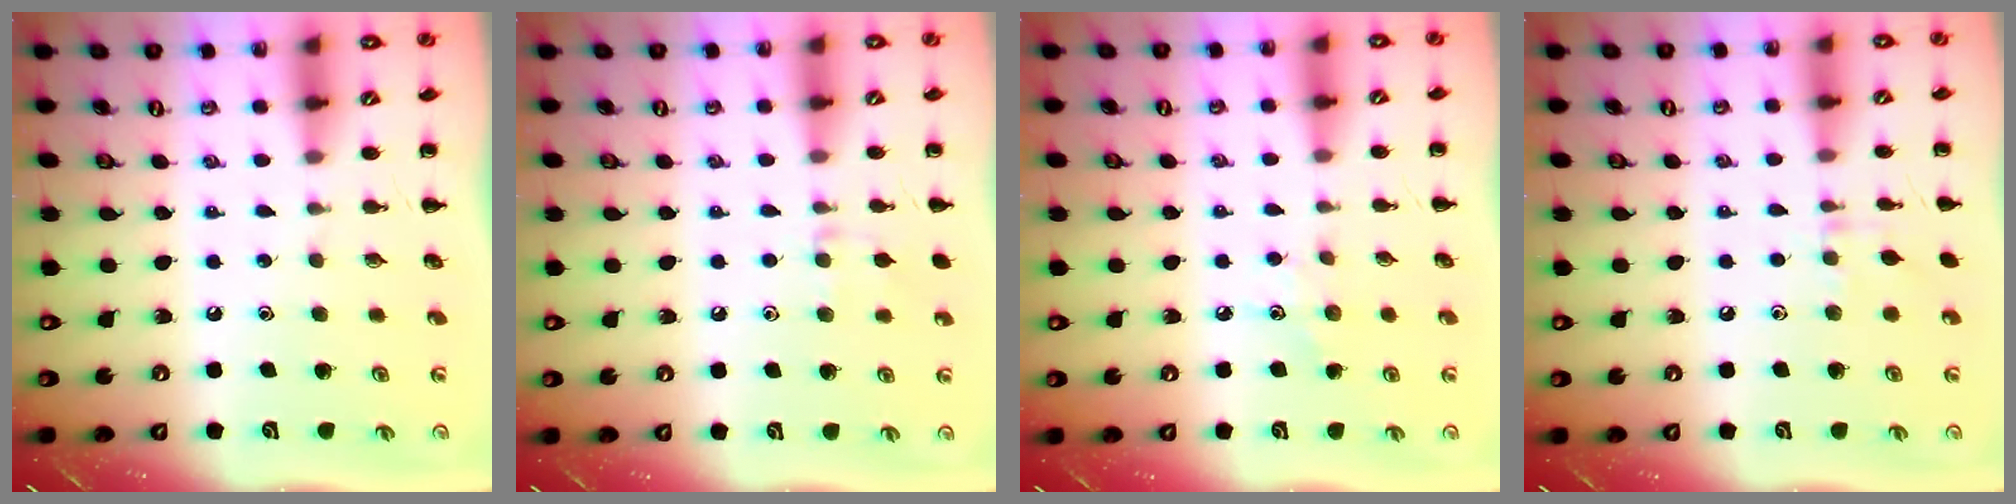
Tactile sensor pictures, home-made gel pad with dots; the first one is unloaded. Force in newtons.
{"total": 6.5, "press": 6.2, "slide": 2.2}
{"total": 4.4, "press": 4.1, "slide": 1.6}
{"total": 6.7, "press": 6.3, "slide": 2.3}